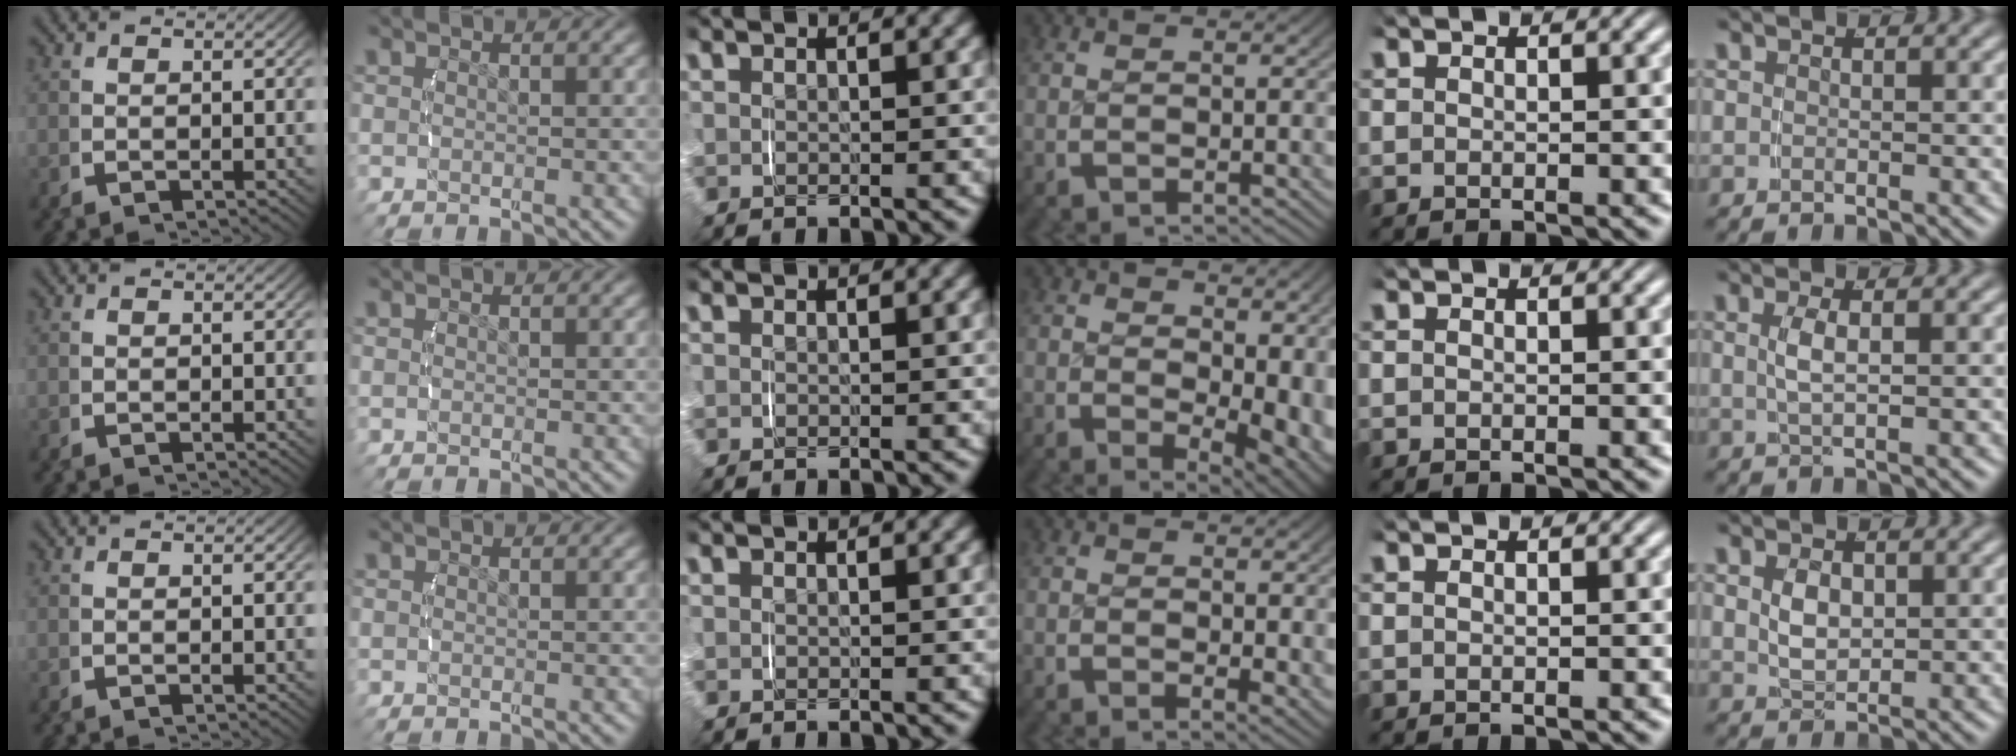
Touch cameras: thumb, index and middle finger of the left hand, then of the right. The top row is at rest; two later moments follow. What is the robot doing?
{"motion": "lift_and_place", "object": "glasses case"}